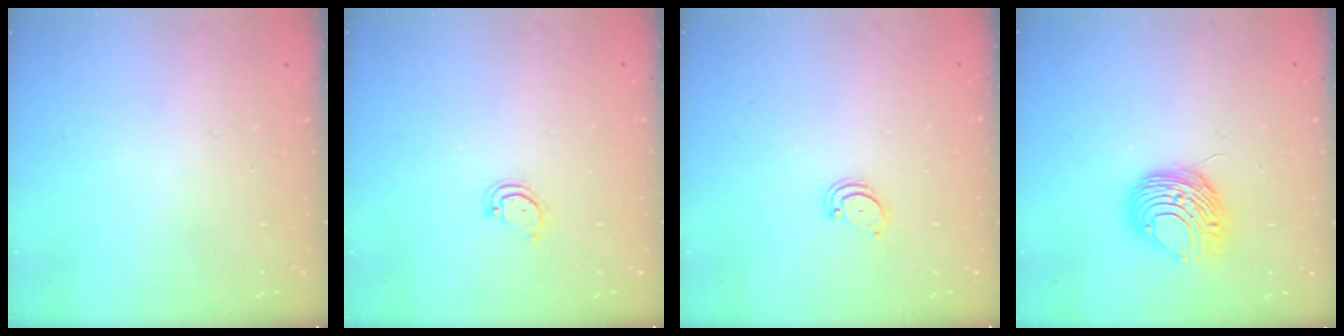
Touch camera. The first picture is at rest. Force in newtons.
{"total": 2.5, "press": 2.5, "slide": 0.1}
{"total": 2.4, "press": 2.3, "slide": 0.5}
{"total": 10.0, "press": 9.9, "slide": 1.2}